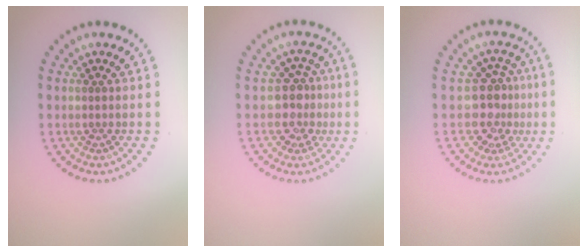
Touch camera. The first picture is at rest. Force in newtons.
{"total": 2.7, "press": 2.2, "slide": 1.6}
{"total": 3.2, "press": 2.5, "slide": 2.0}